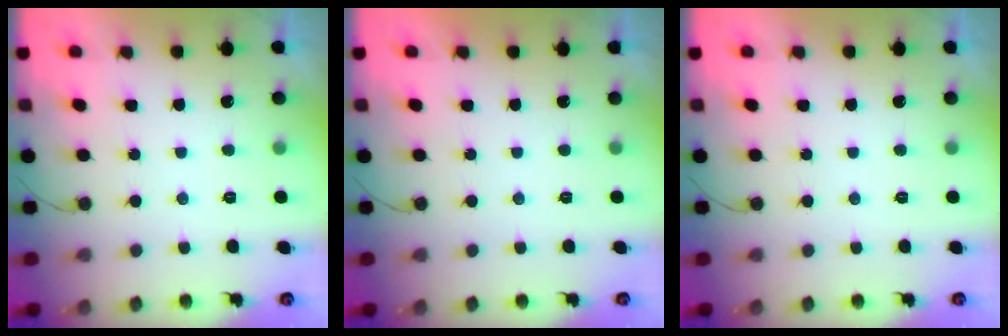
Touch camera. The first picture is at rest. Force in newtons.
{"total": 1.8, "press": 1.8, "slide": 0.0}
{"total": 0.0}